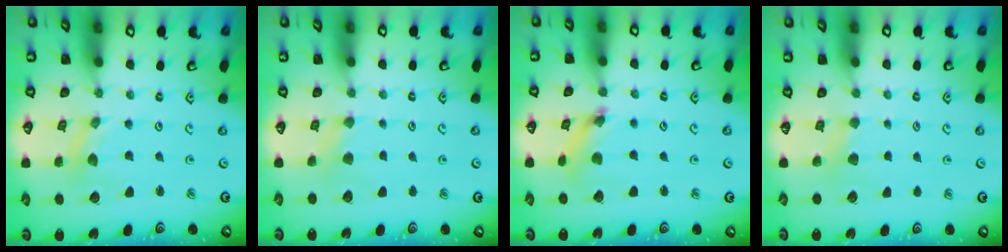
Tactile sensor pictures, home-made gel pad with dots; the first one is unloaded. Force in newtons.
{"total": 2.7, "press": 2.7, "slide": 0.5}
{"total": 3.7, "press": 3.6, "slide": 0.5}
{"total": 1.9, "press": 1.8, "slide": 0.4}